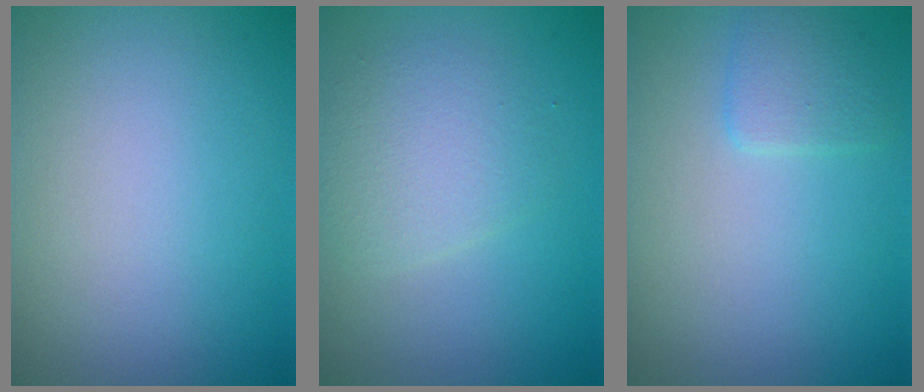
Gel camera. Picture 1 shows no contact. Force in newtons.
{"total": 3.0, "press": 3.0, "slide": 0.1}
{"total": 1.6, "press": 1.6, "slide": 0.1}